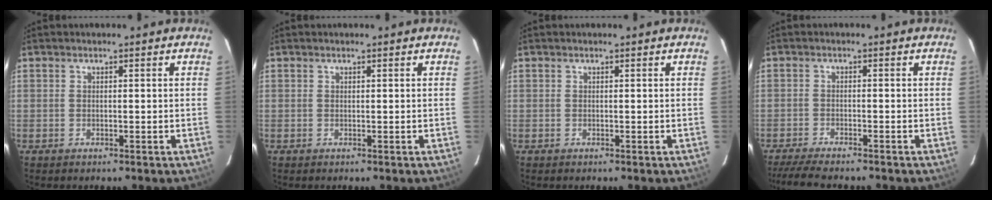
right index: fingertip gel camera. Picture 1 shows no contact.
{"total": 0.0}
{"total": 0.0}
{"total": 8.0, "force": [-7.0, 0.9, 3.8], "torque": [-0.093, -0.019, -0.118]}